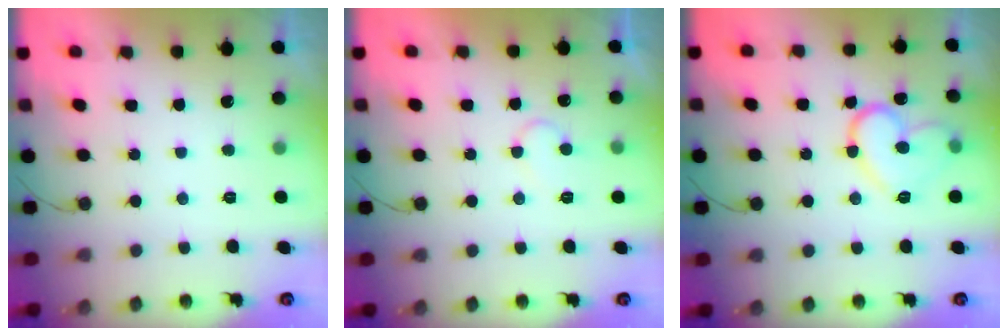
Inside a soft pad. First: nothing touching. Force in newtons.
{"total": 5.6, "press": 5.6, "slide": 0.5}
{"total": 13.6, "press": 13.6, "slide": 1.1}